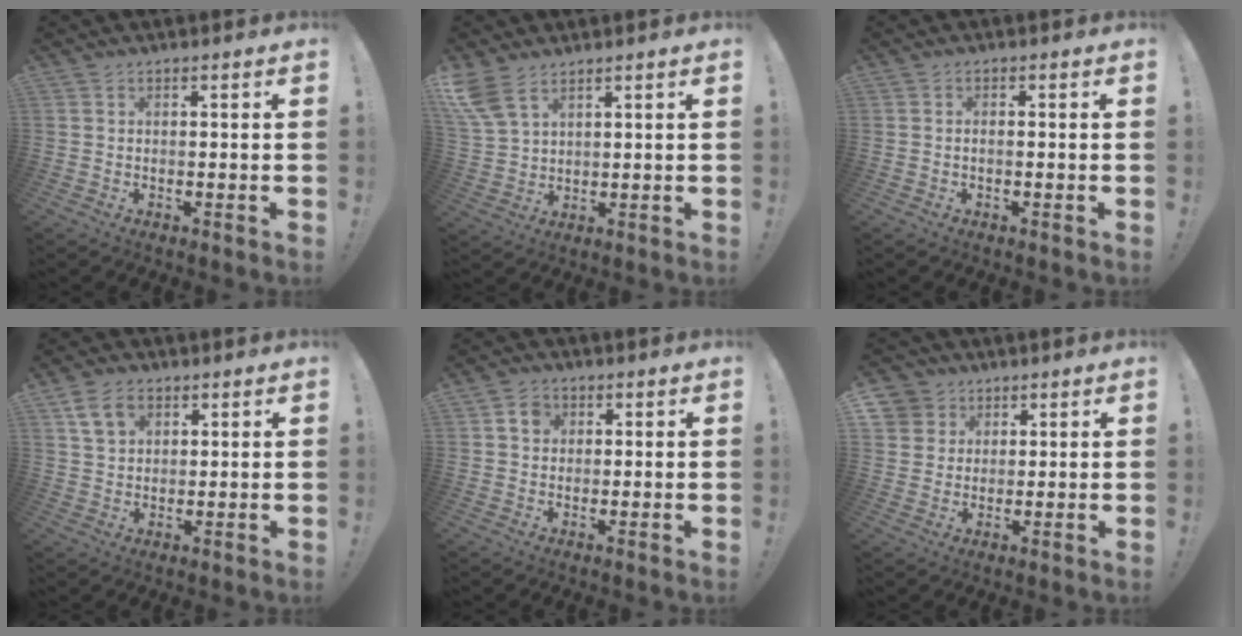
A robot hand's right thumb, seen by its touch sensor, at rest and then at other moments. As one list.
[{"total": 8.0, "force": [5.3, 3.6, 4.8], "torque": [-0.105, -0.018, 0.108]}, {"total": 0.9, "force": [-0.3, 0.1, 0.8], "torque": [-0.015, 0.001, -0.005]}, {"total": 7.2, "force": [3.8, 4.9, 3.8], "torque": [-0.068, -0.004, 0.075]}, {"total": 4.2, "force": [1.3, 3.6, 1.7], "torque": [-0.022, 0.002, 0.023]}, {"total": 6.4, "force": [3.1, 5.6, 0.7], "torque": [-0.011, -0.018, 0.062]}]